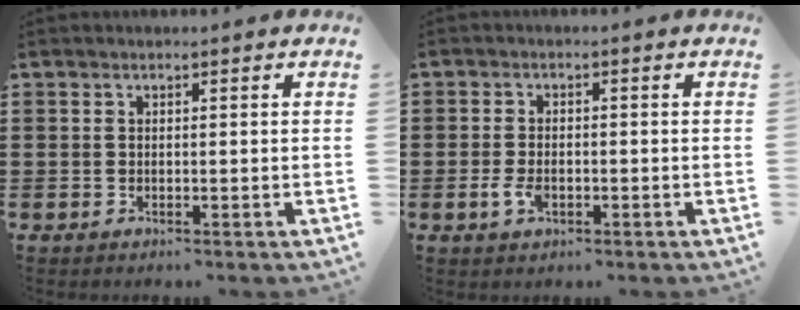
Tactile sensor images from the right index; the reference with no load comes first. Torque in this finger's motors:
{"motor_torque": [1.48, 0.66, 0.12, -0.04]}